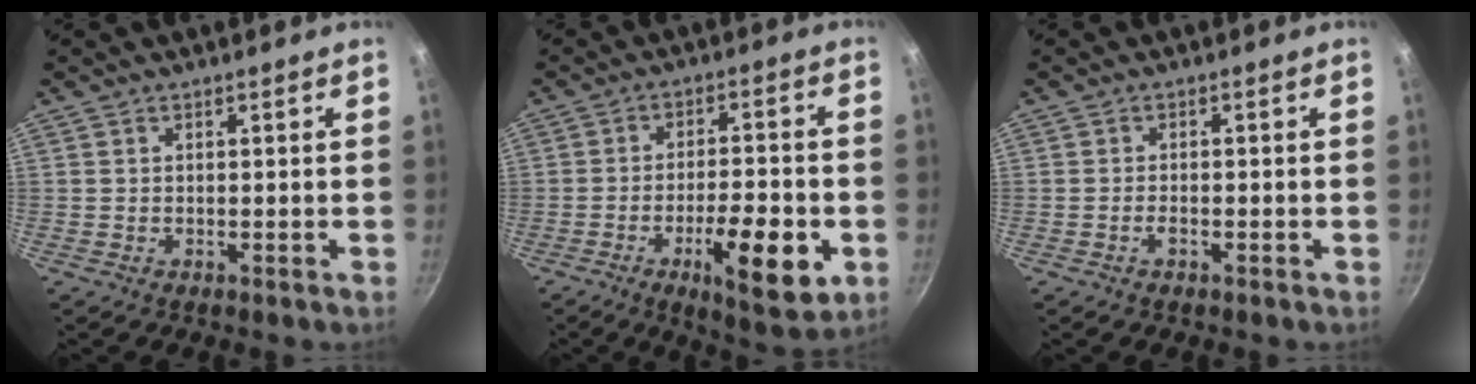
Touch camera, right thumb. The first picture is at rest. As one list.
[{"total": 13.9, "force": [-4.8, 4.5, 12.3], "torque": [-0.170, 0.012, -0.069]}, {"total": 1.4, "force": [-0.7, 0.5, 1.0], "torque": [-0.025, 0.008, -0.017]}]